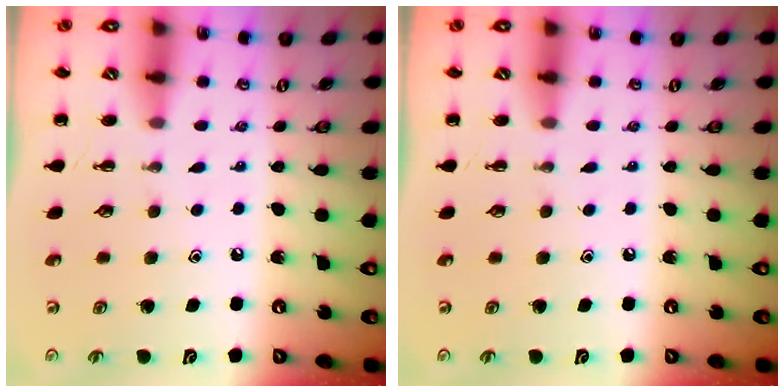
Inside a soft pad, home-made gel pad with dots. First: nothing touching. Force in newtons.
{"total": 0.0}